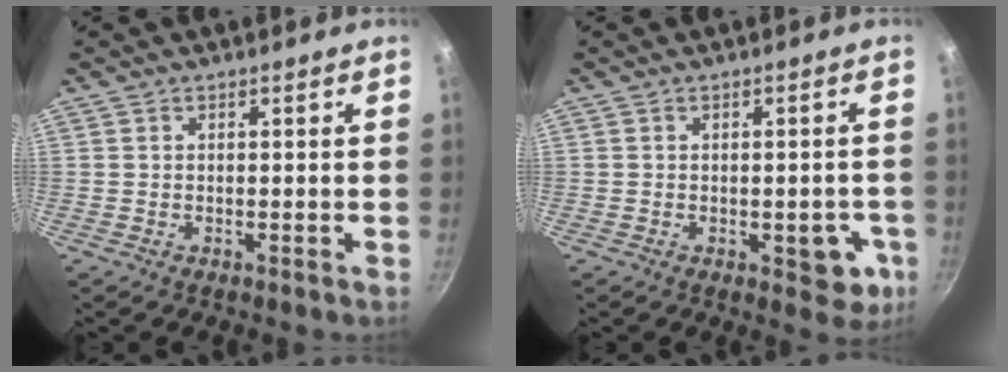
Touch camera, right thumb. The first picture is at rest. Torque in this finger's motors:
{"motor_torque": [0.80, 0.58, 0.85, -0.43, 0.03]}